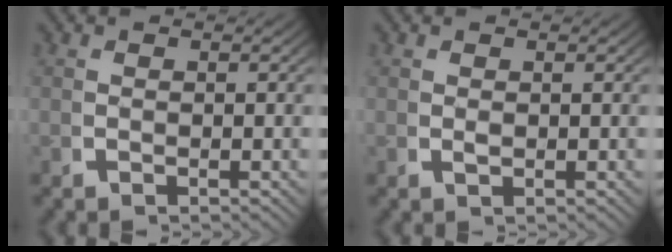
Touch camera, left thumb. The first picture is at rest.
{"total": 0.6, "force": [0.3, 0.3, 0.4], "torque": [-0.013, -0.005, 0.011]}